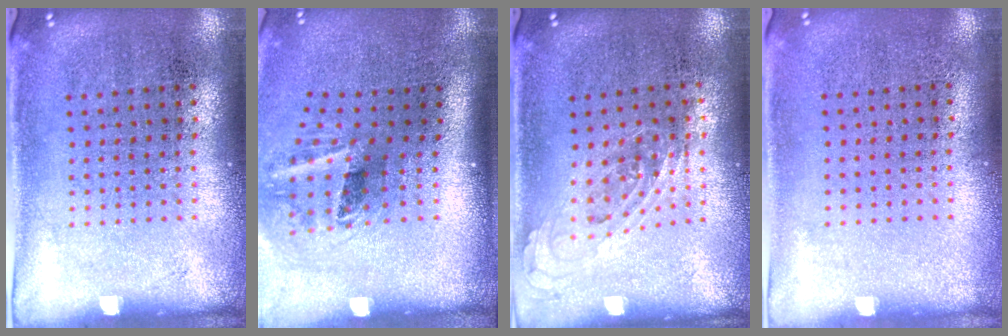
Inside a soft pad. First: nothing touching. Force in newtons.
{"total": 2.2, "press": 1.3, "slide": 1.7}
{"total": 0.8, "press": 0.7, "slide": 0.4}
{"total": 0.0}